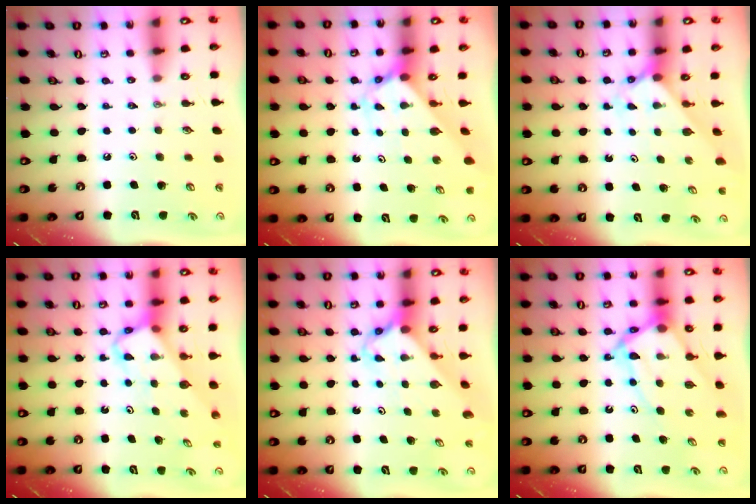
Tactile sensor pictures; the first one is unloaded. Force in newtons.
{"total": 2.7, "press": 2.7, "slide": 0.2}
{"total": 1.9, "press": 1.9, "slide": 0.1}
{"total": 3.9, "press": 3.9, "slide": 0.2}
{"total": 2.5, "press": 2.5, "slide": 0.2}
{"total": 11.0, "press": 10.9, "slide": 0.9}